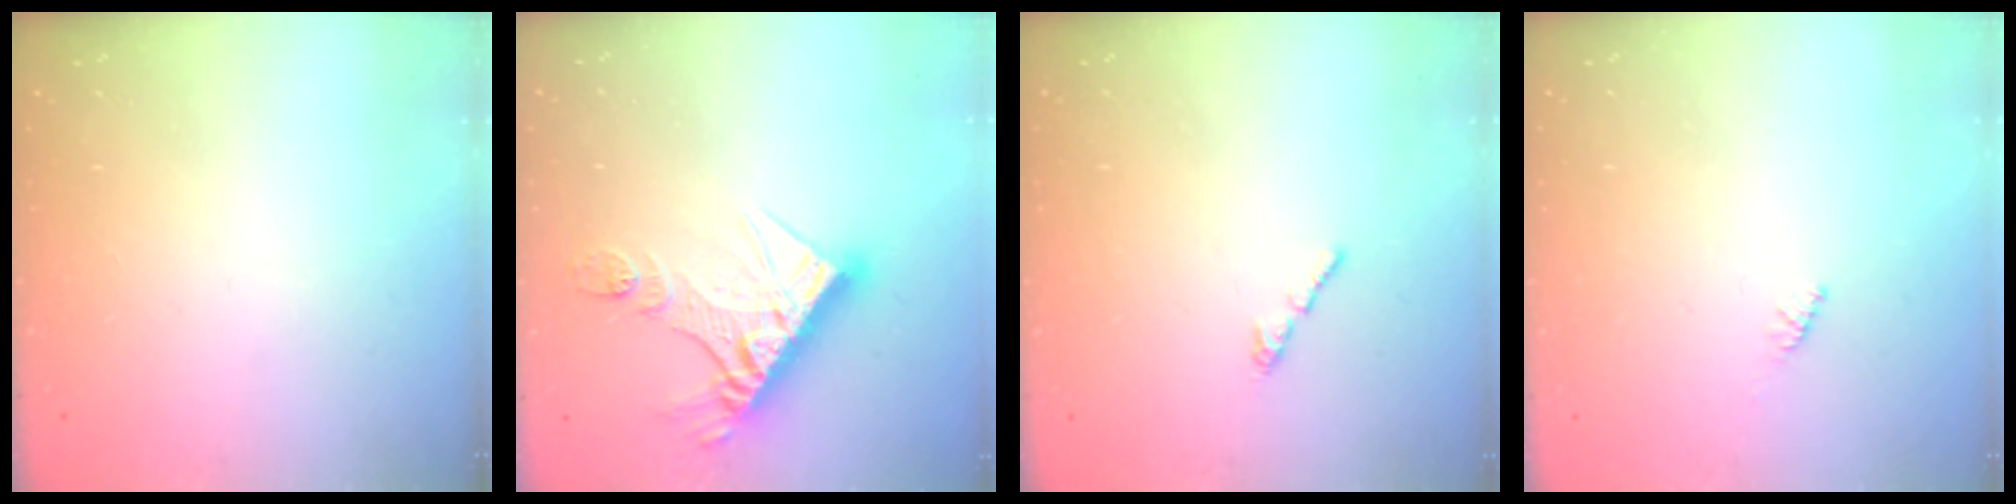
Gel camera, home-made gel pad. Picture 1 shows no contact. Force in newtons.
{"total": 14.5, "press": 14.4, "slide": 1.6}
{"total": 0.7, "press": 0.6, "slide": 0.4}
{"total": 1.6, "press": 1.5, "slide": 0.4}